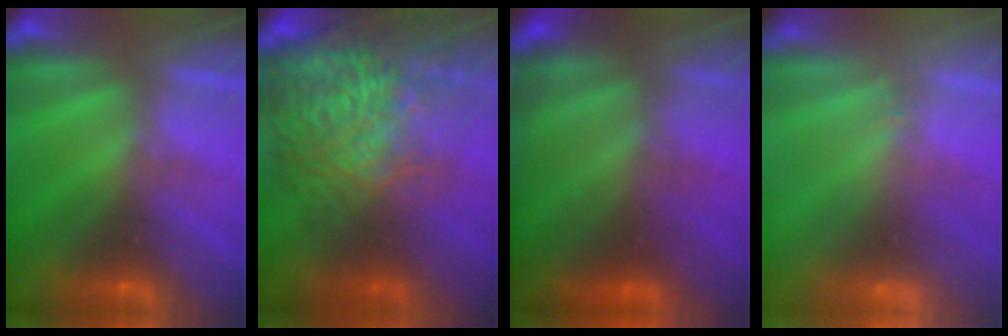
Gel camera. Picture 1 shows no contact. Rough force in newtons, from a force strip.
{"total": 7.1}
{"total": 7.3}
{"total": 2.4}